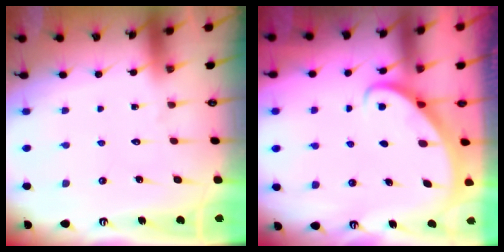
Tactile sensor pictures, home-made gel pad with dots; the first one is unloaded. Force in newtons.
{"total": 2.8, "press": 2.8, "slide": 0.2}